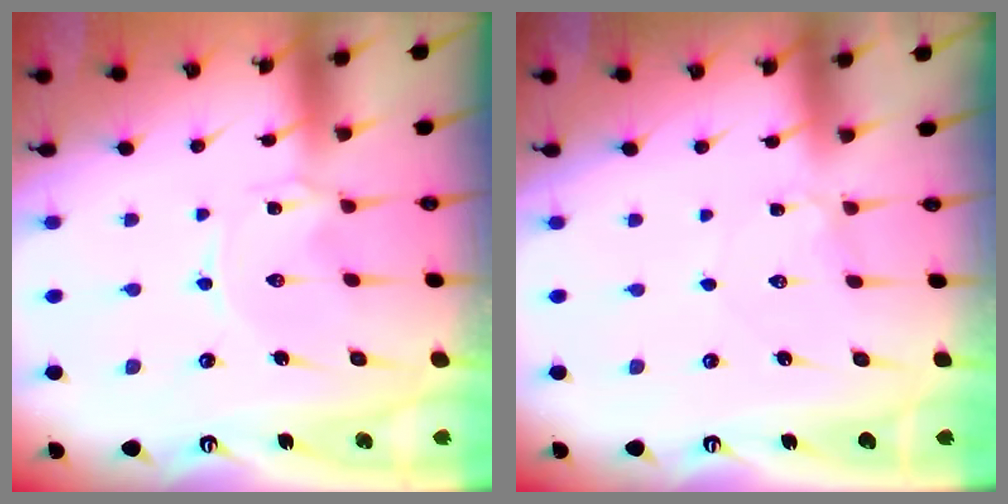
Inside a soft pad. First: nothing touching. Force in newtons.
{"total": 2.7, "press": 2.7, "slide": 0.2}